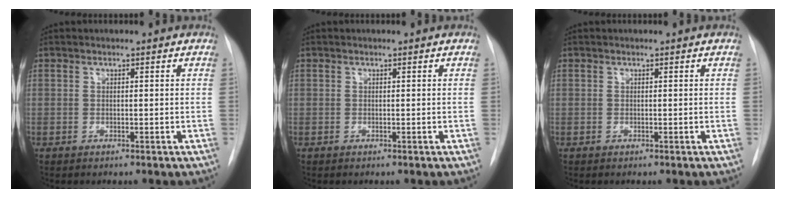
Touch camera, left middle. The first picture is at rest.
{"total": 0.0}
{"total": 0.0}